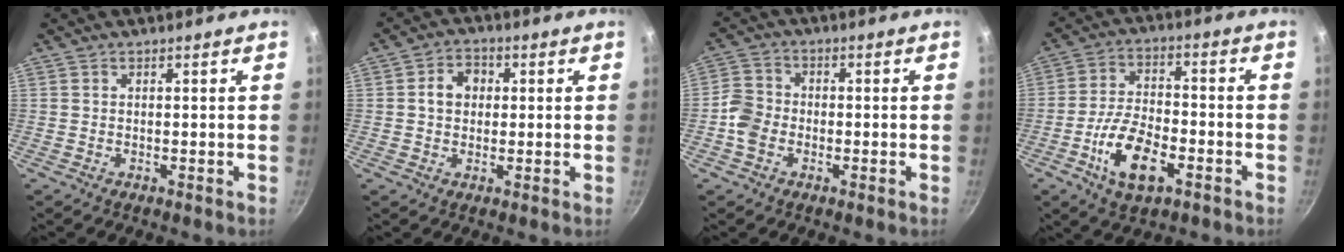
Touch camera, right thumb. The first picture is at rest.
{"total": 5.5, "force": [0.7, 4.5, 3.0], "torque": [-0.024, 0.012, 0.004]}
{"total": 5.3, "force": [-1.8, 4.3, 2.6], "torque": [-0.042, 0.018, -0.046]}
{"total": 12.1, "force": [-5.1, 5.8, 9.4], "torque": [-0.168, 0.026, -0.094]}